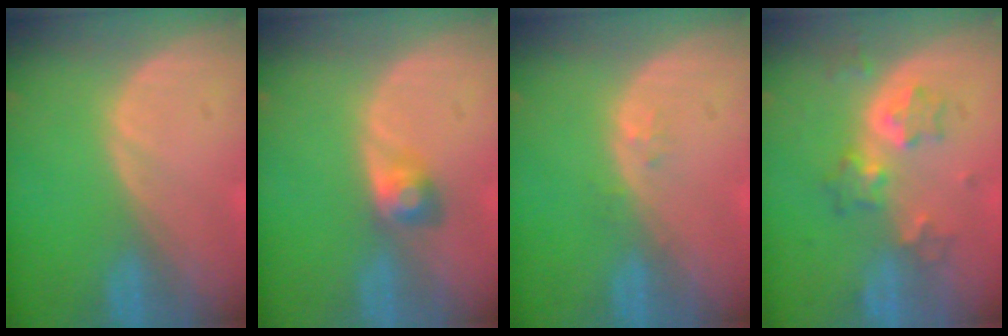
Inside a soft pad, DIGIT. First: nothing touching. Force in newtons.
{"total": 2.6, "press": 2.6, "slide": 0.1}
{"total": 0.9, "press": 0.9, "slide": 0.2}
{"total": 6.6, "press": 5.7, "slide": 3.2}